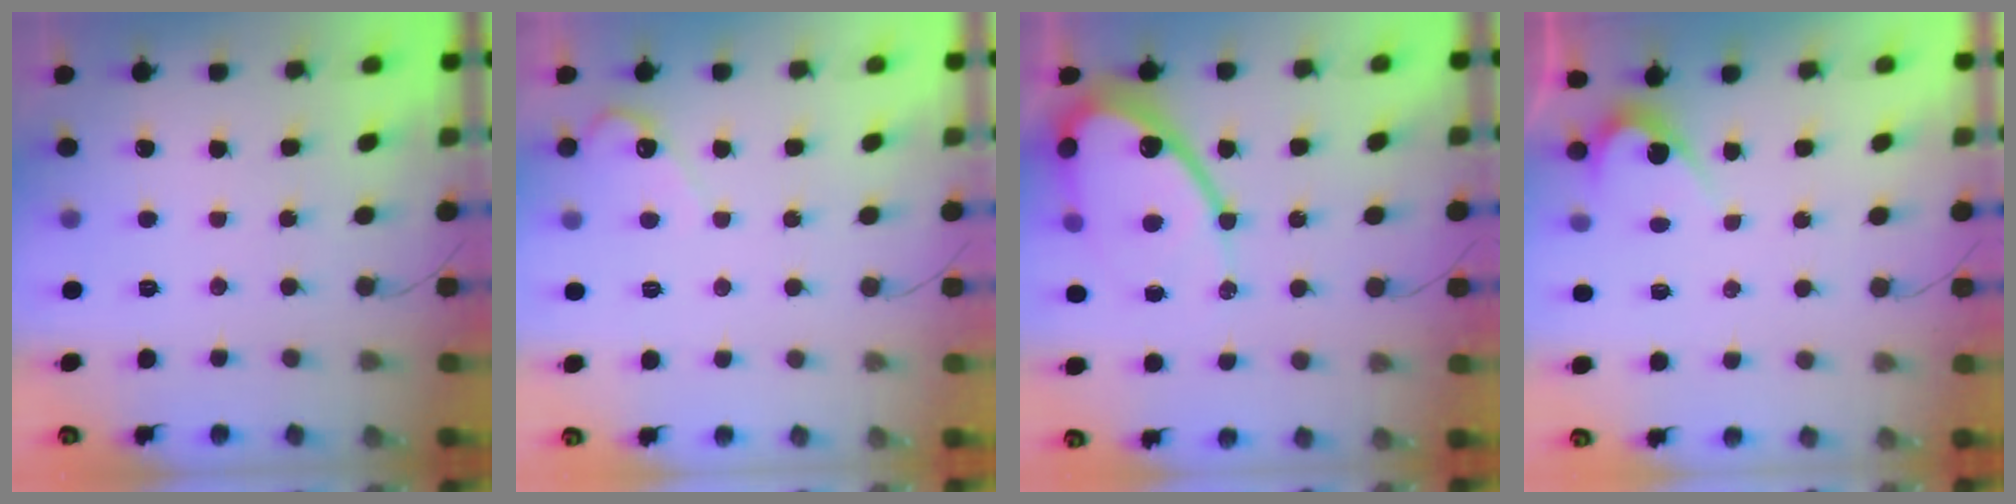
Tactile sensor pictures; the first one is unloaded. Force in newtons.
{"total": 3.0, "press": 3.0, "slide": 0.2}
{"total": 16.3, "press": 16.3, "slide": 1.5}
{"total": 3.2, "press": 3.2, "slide": 0.3}